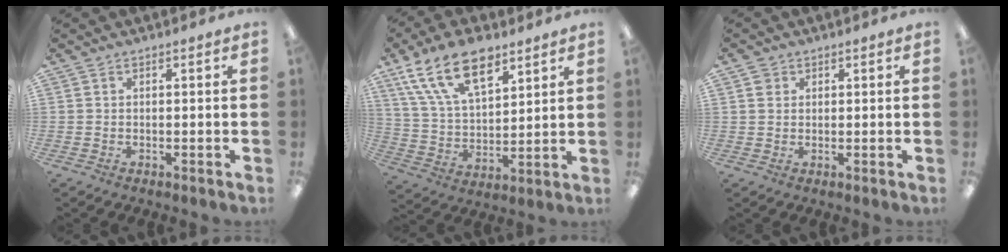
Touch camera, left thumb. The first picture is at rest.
{"total": 16.8, "force": [10.4, 8.4, 10.2], "torque": [-0.186, -0.036, 0.189]}
{"total": 2.0, "force": [1.0, 1.7, 0.3], "torque": [-0.002, 0.000, 0.017]}